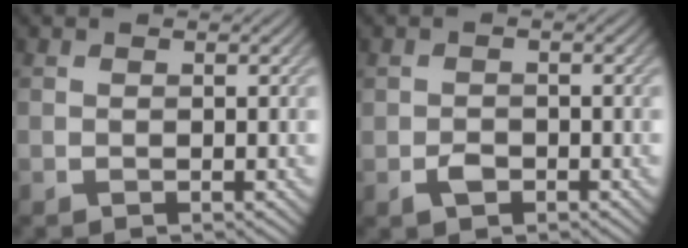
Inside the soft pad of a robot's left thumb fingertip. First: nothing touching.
{"total": 1.8, "force": [-1.0, 1.2, 0.9], "torque": [-0.017, -0.002, -0.020]}